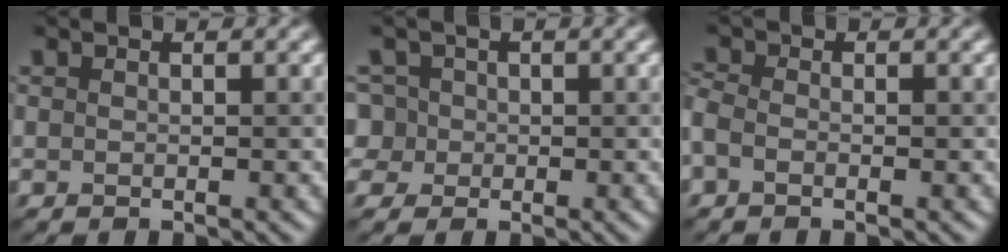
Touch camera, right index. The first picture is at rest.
{"total": 4.6, "force": [0.9, 4.2, 1.7], "torque": [-0.029, 0.035, -0.006]}
{"total": 2.0, "force": [-0.7, 1.3, 1.3], "torque": [-0.033, 0.005, -0.018]}